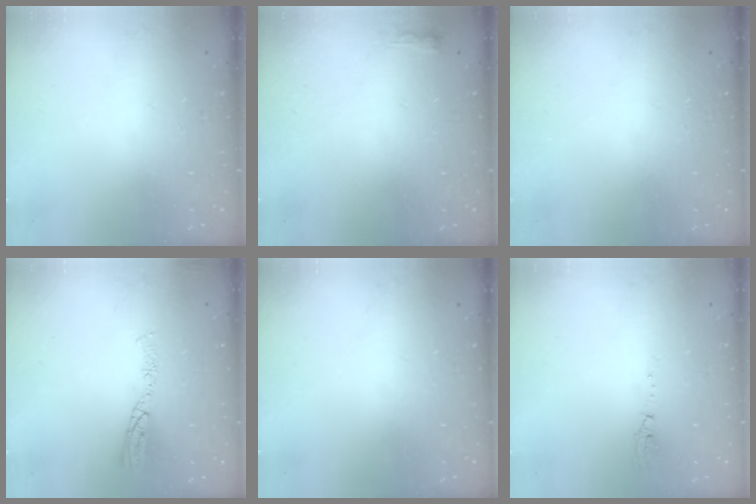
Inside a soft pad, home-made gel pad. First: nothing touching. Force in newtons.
{"total": 9.8, "press": 2.8, "slide": 9.4}
{"total": 0.0}
{"total": 6.6, "press": 6.5, "slide": 0.7}
{"total": 0.0}
{"total": 5.0, "press": 3.7, "slide": 3.3}